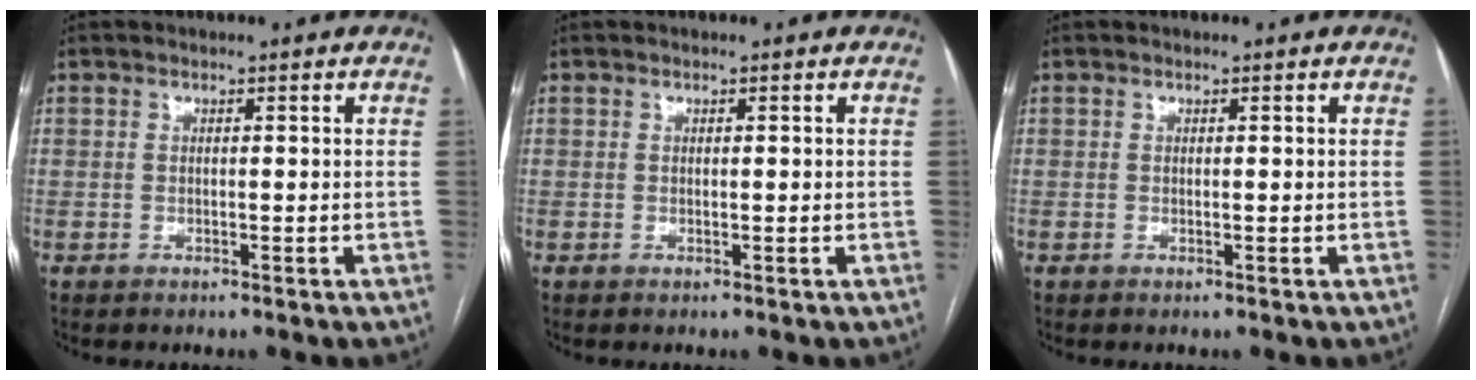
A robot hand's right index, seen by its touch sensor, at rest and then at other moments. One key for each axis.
{"total": 0.0}
{"total": 0.0}